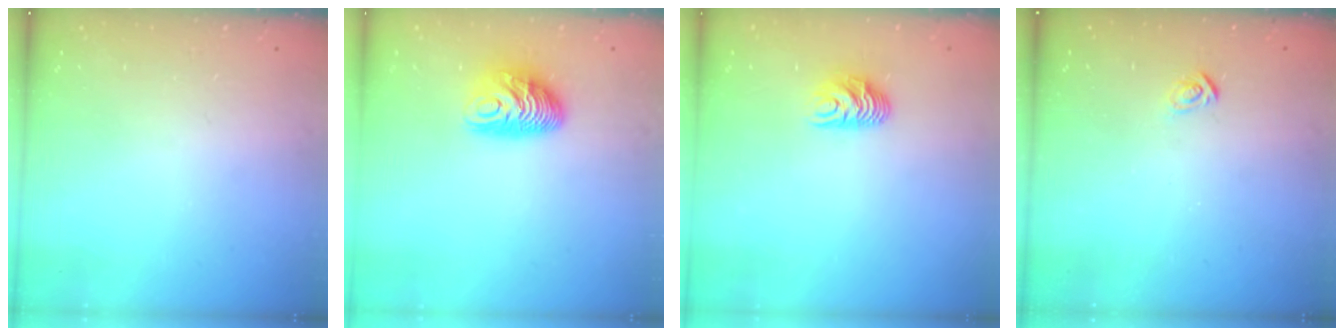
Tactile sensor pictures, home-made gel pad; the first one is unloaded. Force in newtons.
{"total": 8.9, "press": 8.9, "slide": 0.3}
{"total": 7.5, "press": 7.5, "slide": 0.5}
{"total": 2.9, "press": 2.9, "slide": 0.3}